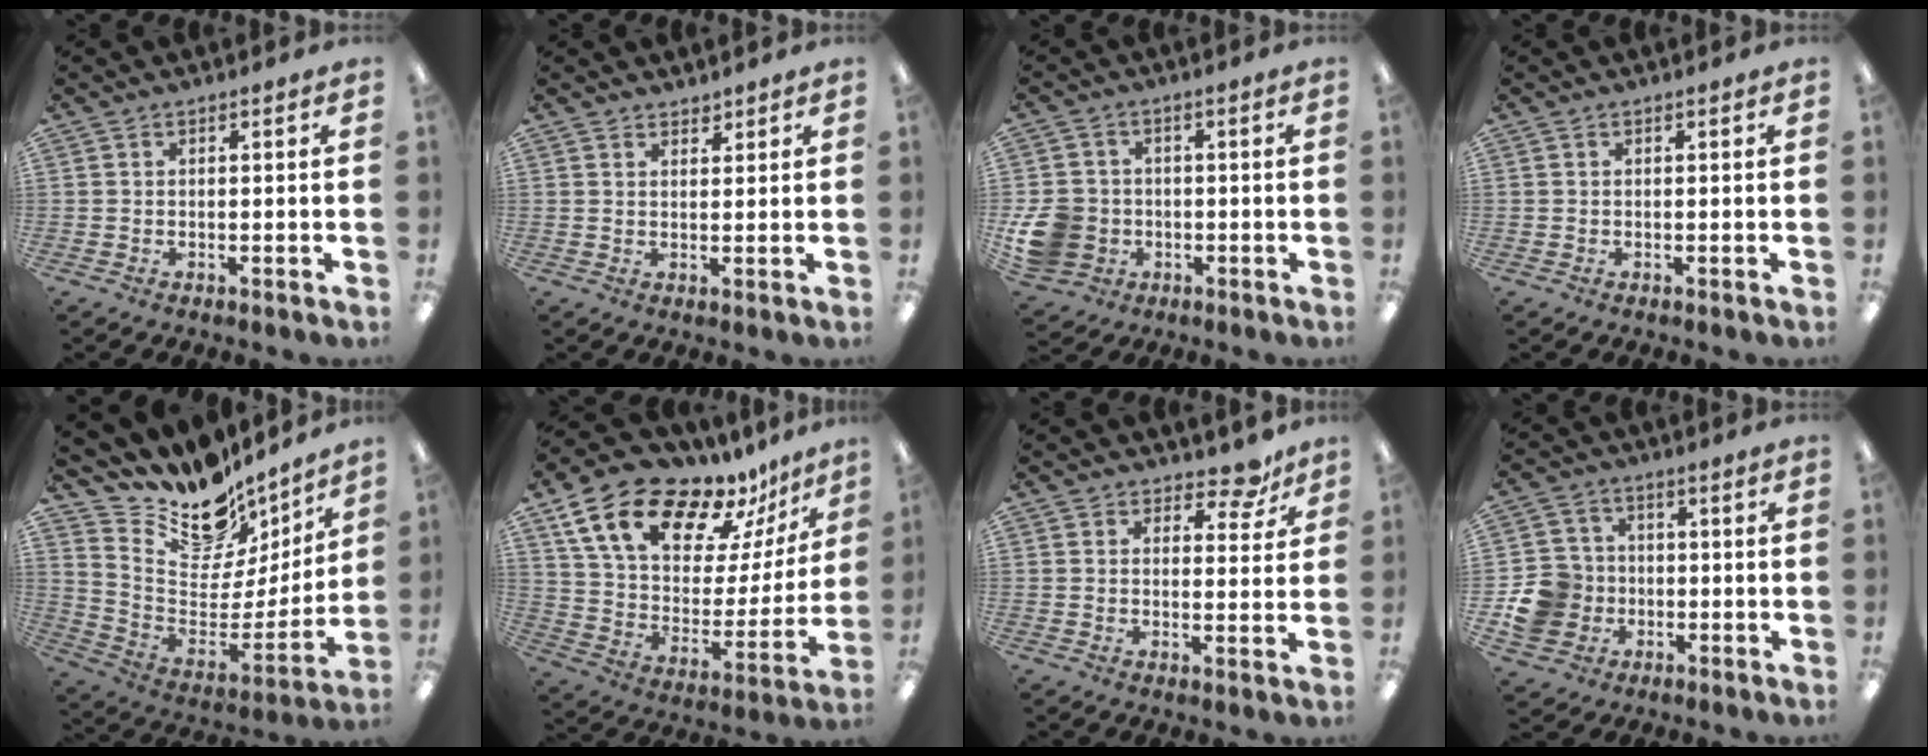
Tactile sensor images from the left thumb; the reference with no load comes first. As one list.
[{"total": 1.9, "force": [1.9, 0.5, -0.1], "torque": [0.009, -0.011, 0.034]}, {"total": 9.9, "force": [-2.0, 8.7, 4.2], "torque": [-0.106, 0.022, -0.030]}, {"total": 0.0}, {"total": 15.4, "force": [12.4, 7.8, 5.0], "torque": [-0.096, -0.114, 0.217]}, {"total": 19.8, "force": [14.7, 9.1, 9.6], "torque": [-0.169, -0.104, 0.260]}, {"total": 6.2, "force": [4.9, 3.0, 2.4], "torque": [-0.021, -0.032, 0.084]}, {"total": 10.4, "force": [-2.5, 9.7, 2.9], "torque": [-0.059, 0.025, -0.039]}]